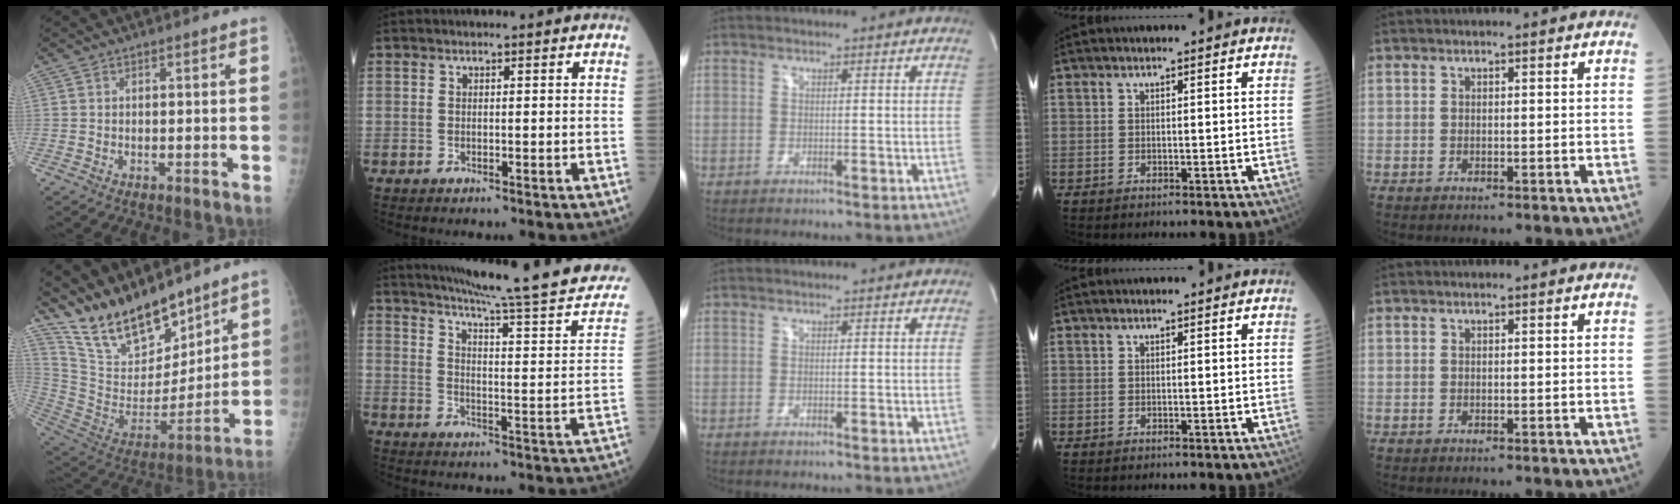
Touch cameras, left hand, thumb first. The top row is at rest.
{"thumb": {"total": 20.1, "force": [16.8, 6.9, 8.5], "torque": [-0.115, -0.092, 0.314]}, "index": {"total": 23.6, "force": [20.8, -0.2, 11.0], "torque": [-0.156, -0.057, 0.269]}}